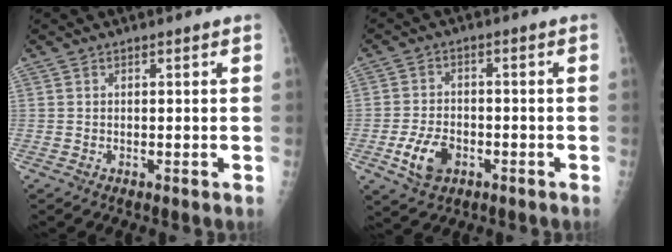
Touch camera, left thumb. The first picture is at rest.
{"total": 7.2, "force": [-2.9, 4.7, 4.6], "torque": [-0.080, 0.012, -0.050]}